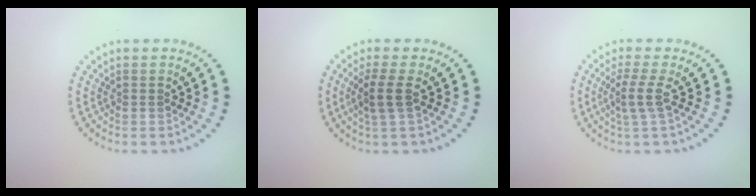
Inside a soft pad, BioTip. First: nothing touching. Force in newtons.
{"total": 2.3, "press": 2.0, "slide": 1.2}
{"total": 2.1, "press": 1.6, "slide": 1.4}